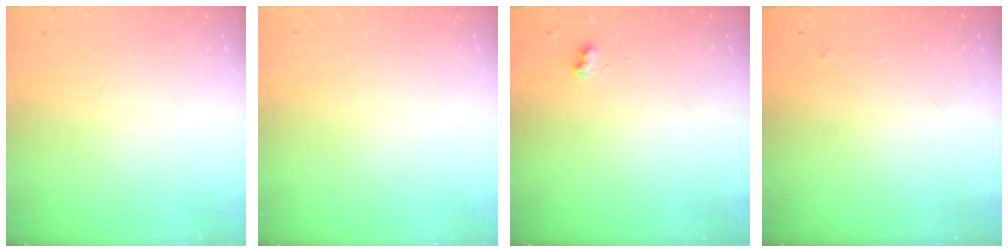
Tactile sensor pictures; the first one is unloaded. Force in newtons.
{"total": 0.0}
{"total": 2.4, "press": 2.4, "slide": 0.5}
{"total": 1.1, "press": 1.0, "slide": 0.3}